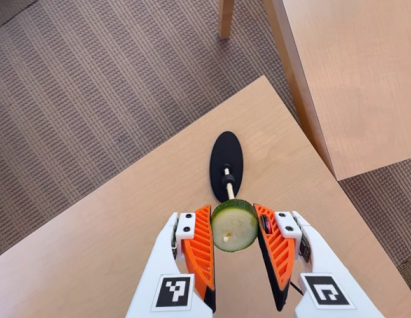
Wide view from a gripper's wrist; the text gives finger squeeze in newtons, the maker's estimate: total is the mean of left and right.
{"total": 12.8, "left": 13.6, "right": 12.1}